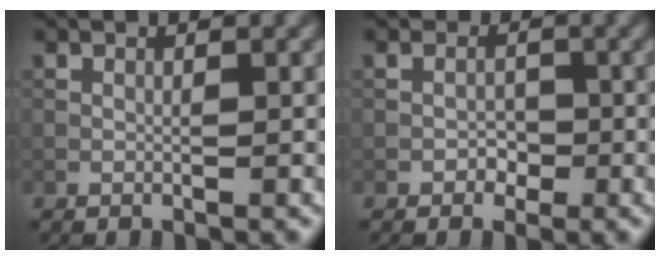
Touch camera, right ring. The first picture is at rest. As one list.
[{"total": 1.3, "force": [-0.5, 1.2, 0.2], "torque": [0.007, 0.002, -0.010]}]